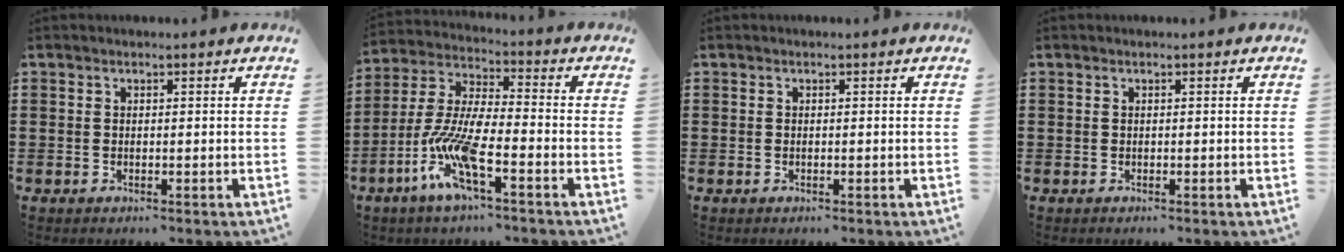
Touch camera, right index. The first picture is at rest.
{"total": 10.4, "force": [-5.7, 2.1, 8.4], "torque": [-0.209, -0.020, -0.120]}
{"total": 0.0}
{"total": 0.0}